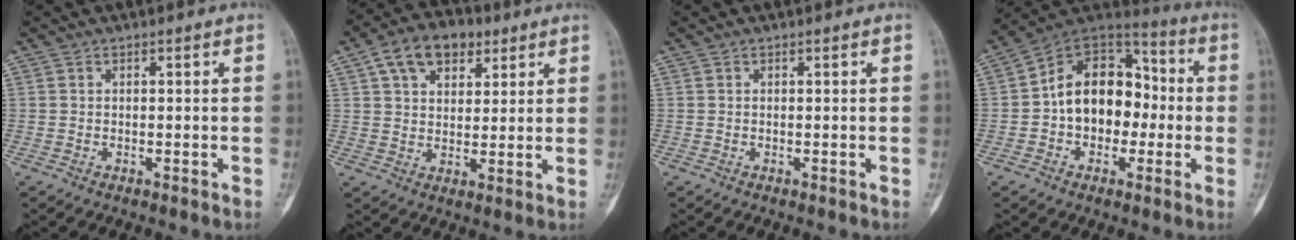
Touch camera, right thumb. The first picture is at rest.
{"total": 11.2, "force": [5.5, 7.1, 6.8], "torque": [-0.083, -0.002, 0.086]}
{"total": 0.0}
{"total": 16.0, "force": [-1.2, 11.5, 11.0], "torque": [-0.129, 0.049, -0.032]}